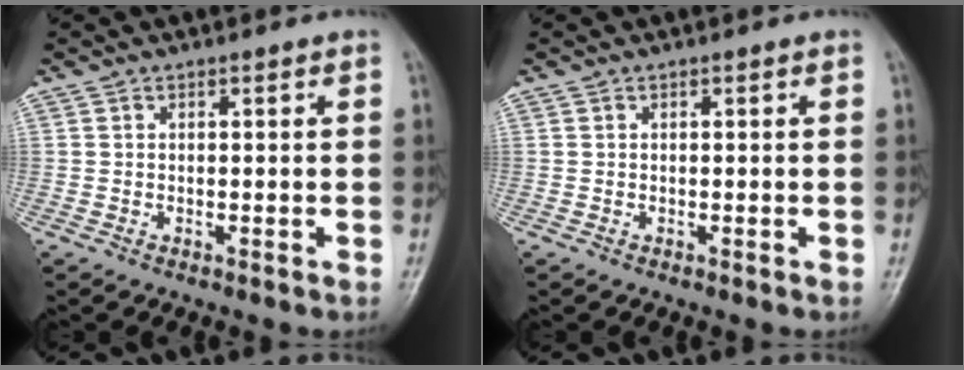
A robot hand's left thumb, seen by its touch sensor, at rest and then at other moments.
{"total": 0.0}